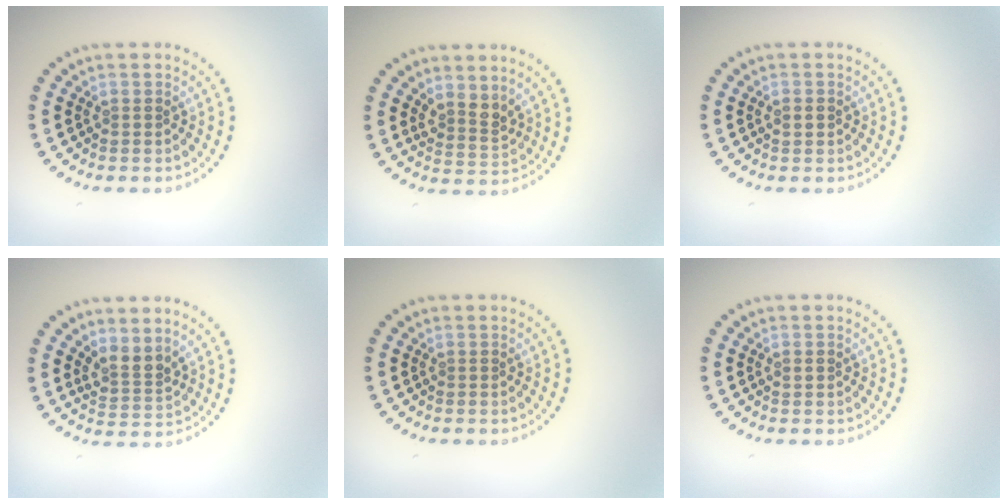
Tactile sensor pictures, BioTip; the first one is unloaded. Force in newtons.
{"total": 2.1, "press": 1.6, "slide": 1.4}
{"total": 1.3, "press": 1.3, "slide": 0.0}
{"total": 2.4, "press": 1.8, "slide": 1.6}
{"total": 0.0}
{"total": 0.7, "press": 0.7, "slide": 0.1}